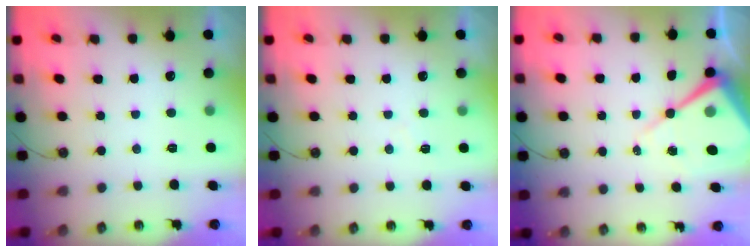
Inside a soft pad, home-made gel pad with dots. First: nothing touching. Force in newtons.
{"total": 4.2, "press": 4.2, "slide": 0.6}
{"total": 12.7, "press": 12.7, "slide": 1.2}